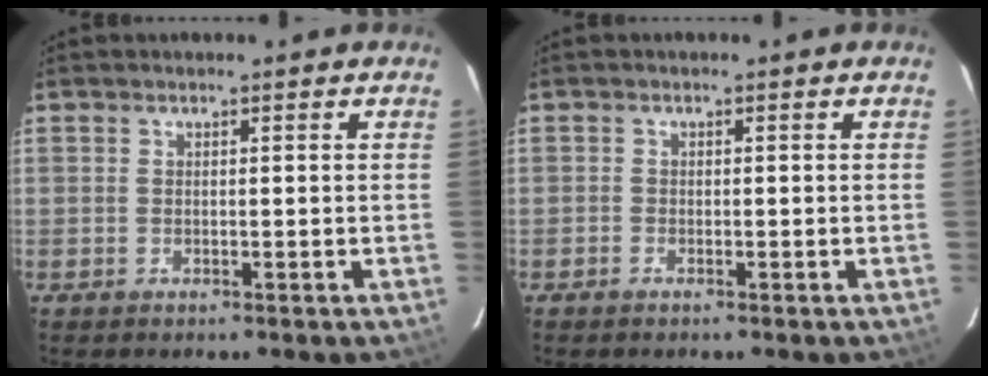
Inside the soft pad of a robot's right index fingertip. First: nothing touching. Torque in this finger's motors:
{"motor_torque": [0.09, -0.10, 0.00, 0.01]}